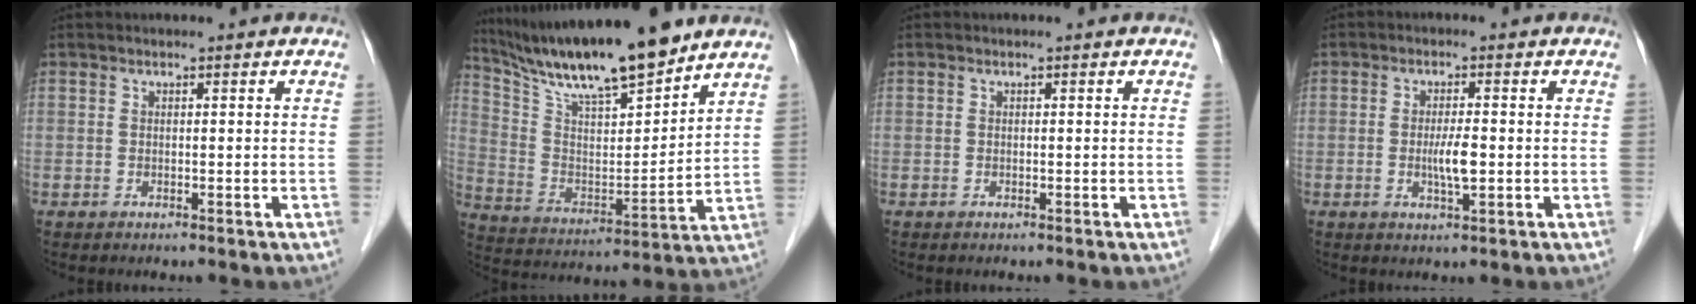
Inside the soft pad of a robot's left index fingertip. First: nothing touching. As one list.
[{"total": 18.1, "force": [15.3, 1.8, 9.4], "torque": [-0.168, 0.001, 0.278]}, {"total": 0.0}, {"total": 3.5, "force": [-0.5, 0.5, 3.4], "torque": [-0.069, -0.005, -0.007]}]